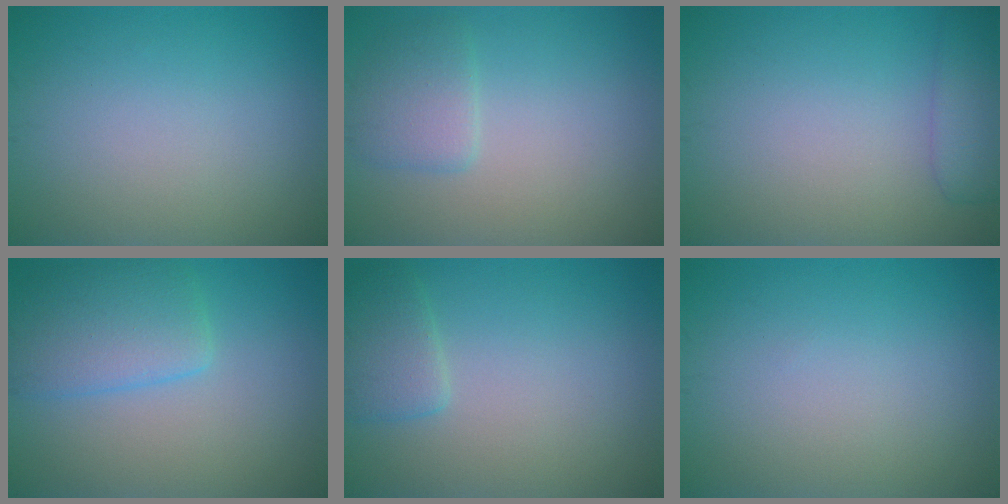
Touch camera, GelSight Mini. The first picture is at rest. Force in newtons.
{"total": 2.3, "press": 2.3, "slide": 0.2}
{"total": 2.8, "press": 2.8, "slide": 0.1}
{"total": 4.3, "press": 4.3, "slide": 0.3}
{"total": 2.2, "press": 2.1, "slide": 0.2}
{"total": 0.0}